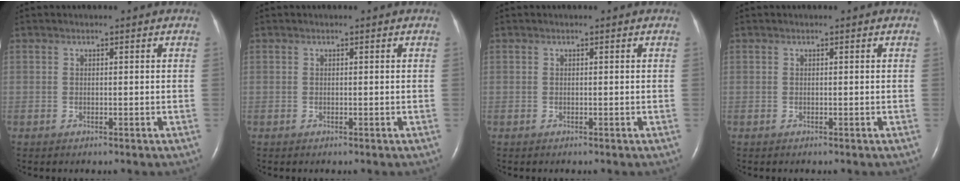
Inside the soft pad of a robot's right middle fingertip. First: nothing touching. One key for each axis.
{"total": 0.0}
{"total": 0.0}
{"total": 0.0}